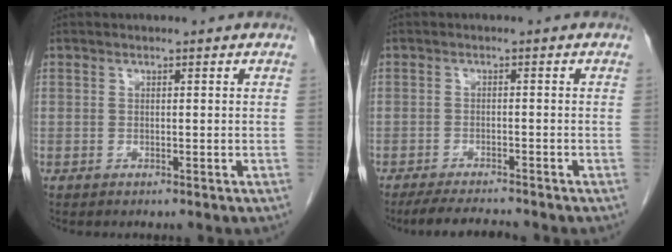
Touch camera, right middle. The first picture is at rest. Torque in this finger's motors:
{"motor_torque": [0.46, -0.39, 0.02, 0.00]}